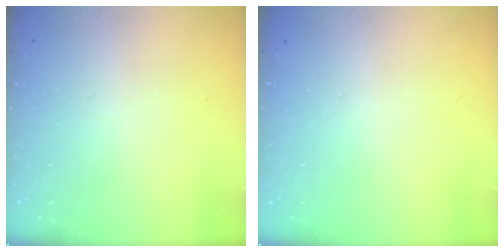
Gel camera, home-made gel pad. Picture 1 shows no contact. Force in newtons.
{"total": 0.0}